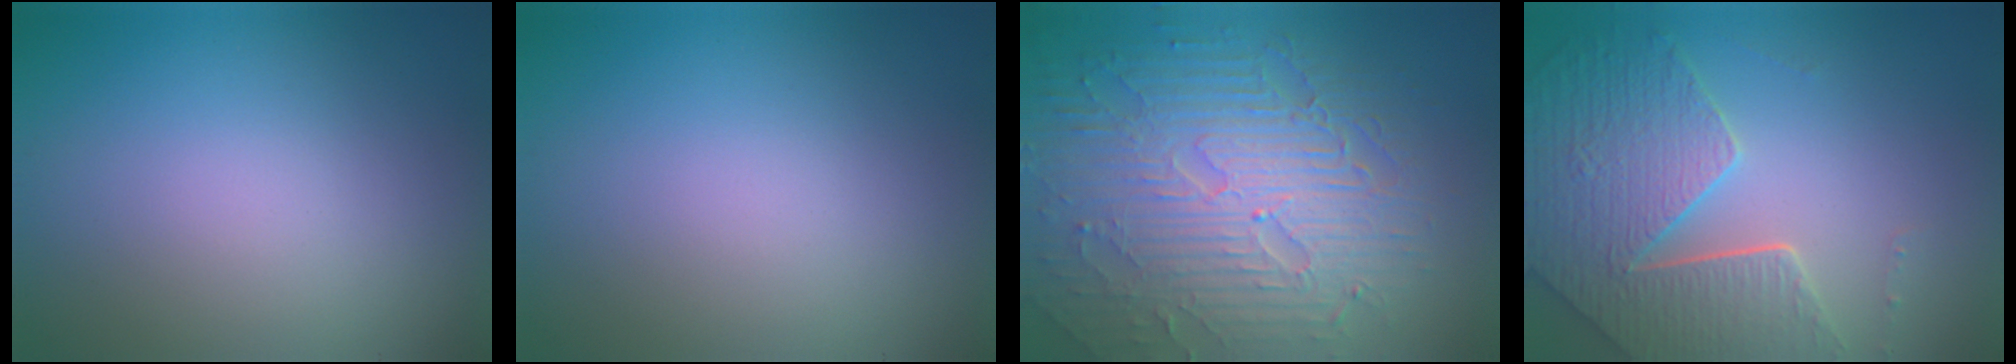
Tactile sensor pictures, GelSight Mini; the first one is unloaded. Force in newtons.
{"total": 0.0}
{"total": 8.8, "press": 6.3, "slide": 6.1}
{"total": 7.0, "press": 5.4, "slide": 4.5}